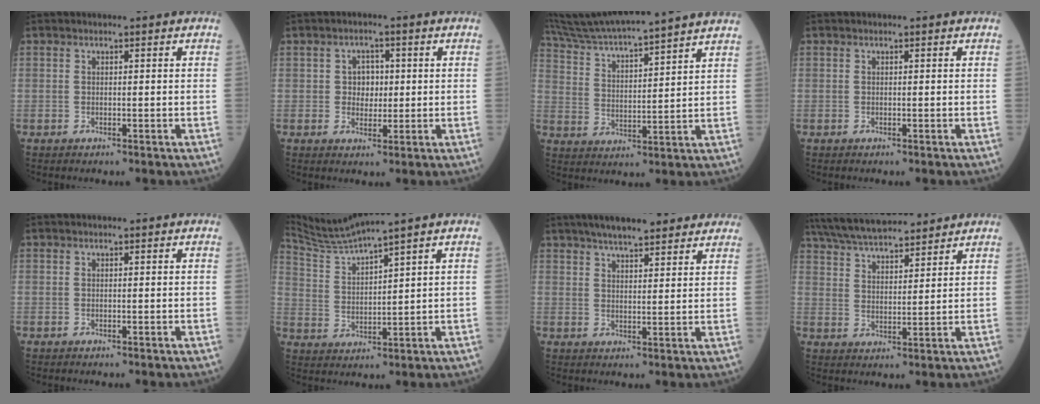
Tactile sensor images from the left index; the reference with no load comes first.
{"total": 3.2, "force": [0.3, 2.5, 2.0], "torque": [-0.027, 0.007, 0.005]}
{"total": 20.2, "force": [18.4, -0.7, 8.4], "torque": [-0.159, 0.005, 0.284]}
{"total": 0.0}
{"total": 0.0}
{"total": 6.9, "force": [6.3, -2.3, 1.8], "torque": [-0.054, -0.005, 0.137]}
{"total": 12.2, "force": [10.0, 2.6, 6.4], "torque": [-0.092, 0.029, 0.139]}
{"total": 14.7, "force": [13.1, 2.6, 6.1], "torque": [-0.117, 0.034, 0.221]}